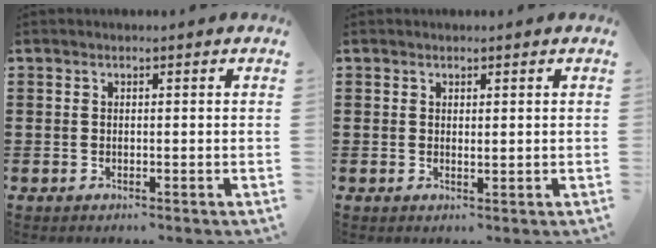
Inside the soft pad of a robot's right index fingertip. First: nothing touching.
{"total": 0.7, "force": [0.5, 0.3, 0.4], "torque": [-0.009, 0.002, 0.010]}